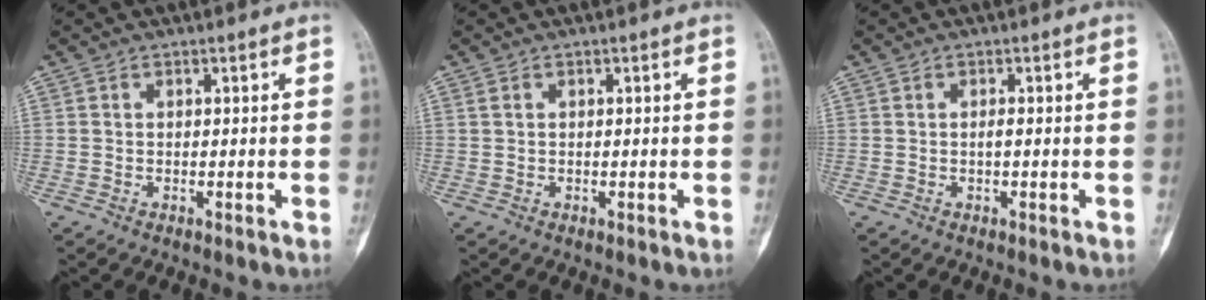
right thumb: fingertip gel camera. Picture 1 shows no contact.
{"total": 0.7, "force": [0.4, 0.4, 0.4], "torque": [-0.008, 0.006, 0.011]}
{"total": 0.7, "force": [-0.1, 0.2, 0.7], "torque": [-0.015, 0.000, -0.002]}